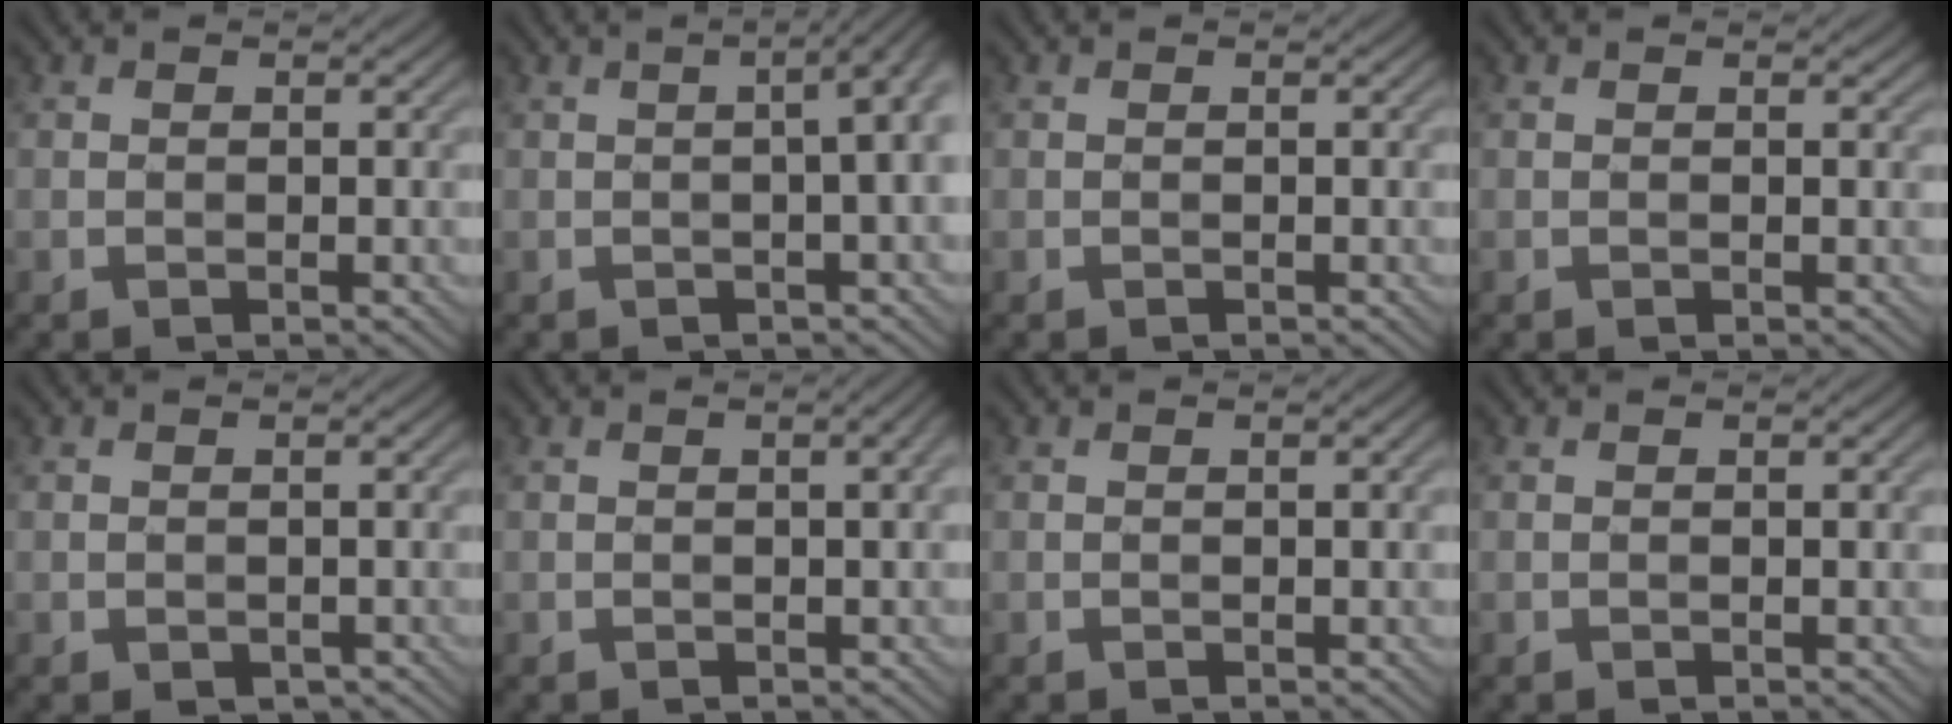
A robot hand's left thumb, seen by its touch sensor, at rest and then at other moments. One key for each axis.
{"total": 6.1, "fx": 0.1, "fy": 1.8, "fz": 5.9, "tx": -0.061, "ty": 0.020, "tz": -0.005}
{"total": 0.0}
{"total": 0.0}
{"total": 0.5, "fx": -0.3, "fy": 0.4, "fz": 0.0, "tx": -0.003, "ty": -0.003, "tz": -0.002}
{"total": 2.0, "fx": 0.1, "fy": 0.2, "fz": 2.0, "tx": -0.029, "ty": 0.006, "tz": 0.002}
{"total": 0.7, "fx": -0.1, "fy": 0.0, "fz": 0.7, "tx": -0.011, "ty": 0.001, "tz": 0.000}
{"total": 0.0}